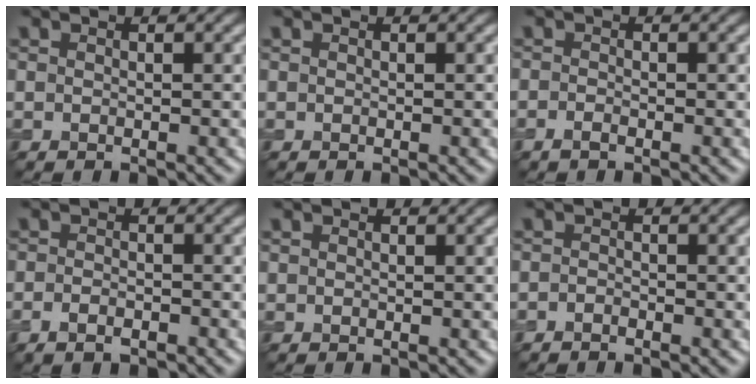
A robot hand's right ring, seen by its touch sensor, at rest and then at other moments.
{"total": 0.0}
{"total": 0.5, "force": [-0.4, 0.0, 0.2], "torque": [-0.006, -0.002, -0.012]}
{"total": 1.6, "force": [-1.3, 0.6, 0.8], "torque": [-0.014, -0.003, -0.026]}
{"total": 0.0}
{"total": 0.8, "force": [-0.8, 0.0, -0.1], "torque": [0.002, -0.002, -0.020]}